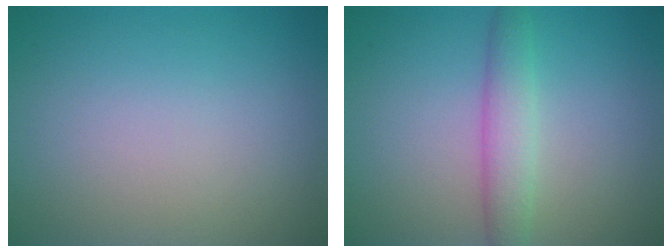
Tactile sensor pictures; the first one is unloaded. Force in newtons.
{"total": 2.9, "press": 2.9, "slide": 0.1}